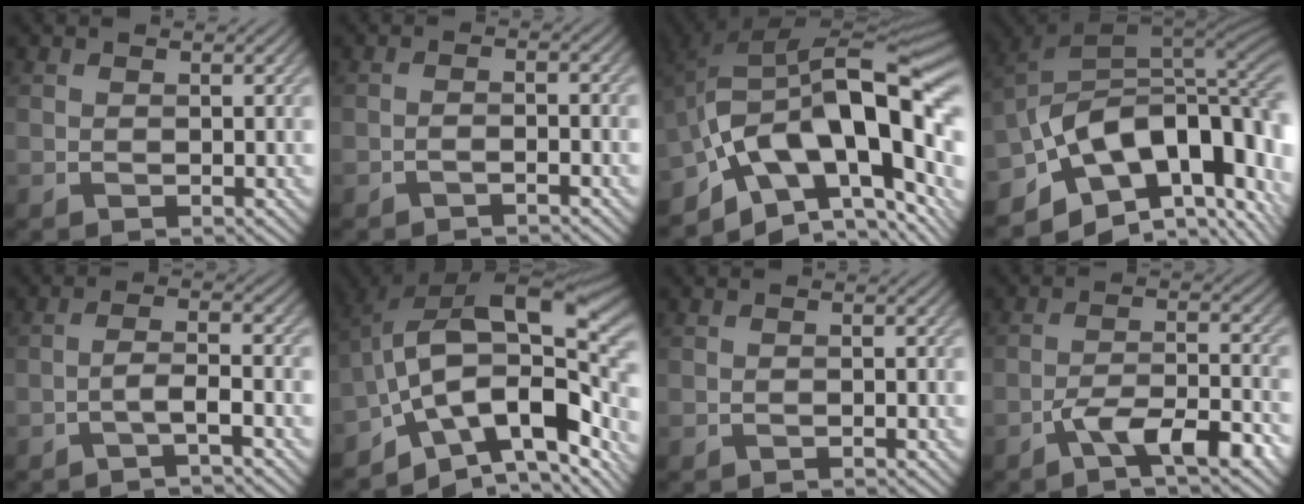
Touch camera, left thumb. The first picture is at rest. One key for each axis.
{"total": 1.7, "fx": -1.2, "fy": 0.2, "fz": 1.1, "tx": -0.020, "ty": 0.007, "tz": -0.027}
{"total": 17.1, "fx": -3.0, "fy": 9.8, "fz": 13.7, "tx": -0.236, "ty": 0.004, "tz": -0.048}
{"total": 15.7, "fx": -5.2, "fy": 9.0, "fz": 11.8, "tx": -0.214, "ty": 0.000, "tz": -0.089}
{"total": 3.7, "fx": -2.1, "fy": 0.6, "fz": 3.0, "tx": -0.052, "ty": 0.013, "tz": -0.054}
{"total": 15.6, "fx": -3.4, "fy": 8.5, "fz": 12.6, "tx": -0.219, "ty": -0.001, "tz": -0.054}
{"total": 0.5, "fx": -0.4, "fy": 0.1, "fz": 0.4, "tx": -0.006, "ty": 0.001, "tz": -0.007}
{"total": 7.0, "fx": -4.5, "fy": 1.8, "fz": 5.1, "tx": -0.091, "ty": 0.008, "tz": -0.081}